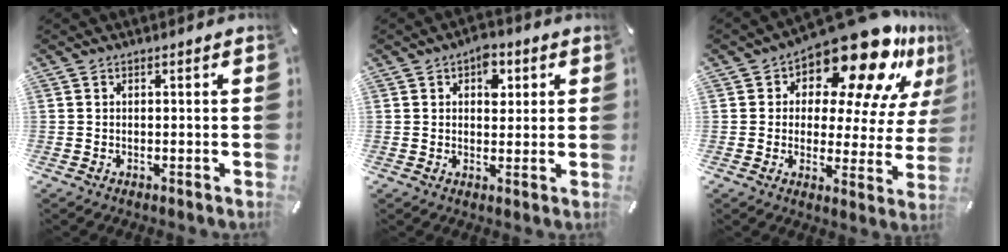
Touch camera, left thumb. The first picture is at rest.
{"total": 5.2, "force": [1.9, 3.5, 3.3], "torque": [-0.023, -0.011, 0.023]}
{"total": 19.8, "force": [13.8, 7.8, 12.0], "torque": [-0.169, -0.109, 0.229]}